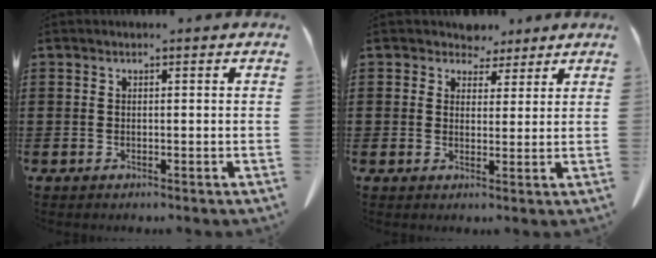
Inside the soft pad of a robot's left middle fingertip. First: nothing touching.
{"total": 4.0, "force": [3.3, 2.3, 0.2], "torque": [-0.013, 0.000, 0.060]}